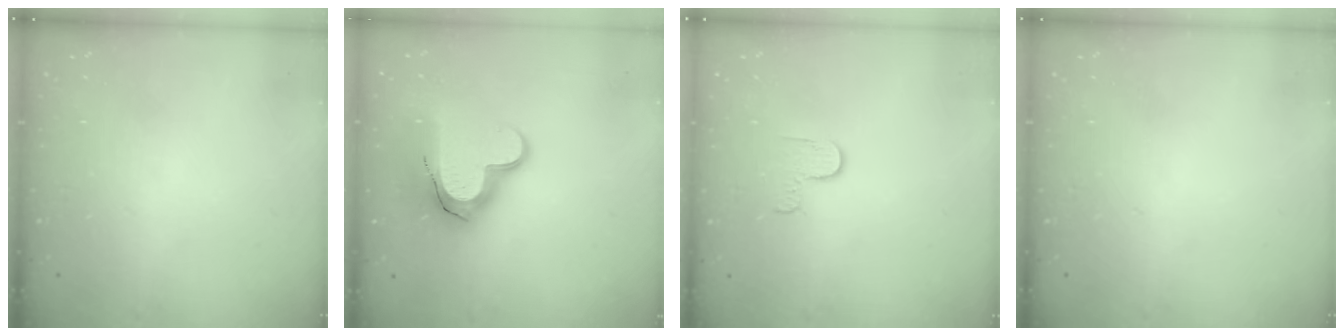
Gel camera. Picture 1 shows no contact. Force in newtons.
{"total": 15.2, "press": 15.1, "slide": 1.1}
{"total": 2.7, "press": 2.6, "slide": 0.4}
{"total": 0.0}